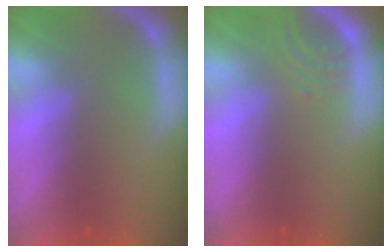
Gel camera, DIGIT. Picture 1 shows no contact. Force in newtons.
{"total": 2.5}